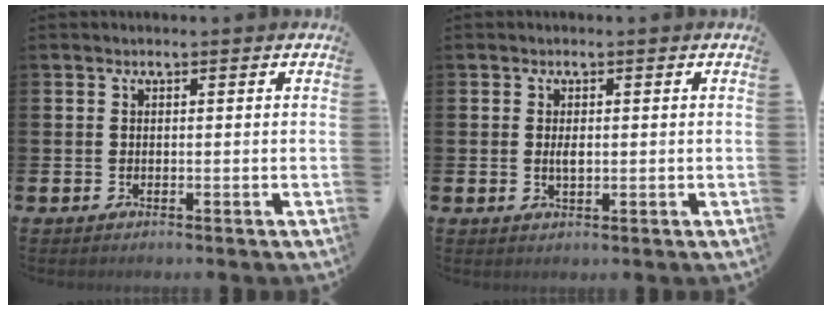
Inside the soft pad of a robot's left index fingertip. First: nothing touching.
{"total": 1.5, "force": [0.2, 0.7, 1.4], "torque": [-0.021, 0.002, 0.000]}